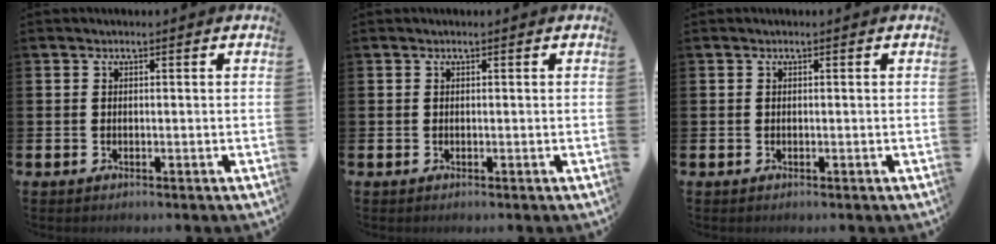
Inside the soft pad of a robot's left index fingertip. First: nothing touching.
{"total": 0.0}
{"total": 0.0}